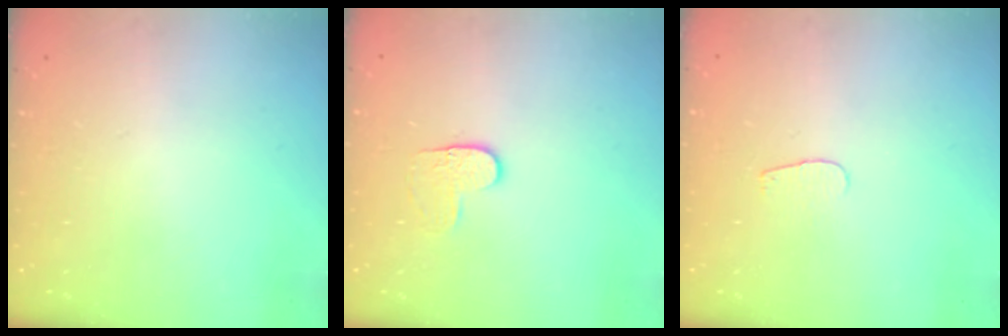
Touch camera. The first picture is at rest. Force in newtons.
{"total": 4.0, "press": 4.0, "slide": 0.4}
{"total": 2.8, "press": 2.8, "slide": 0.2}